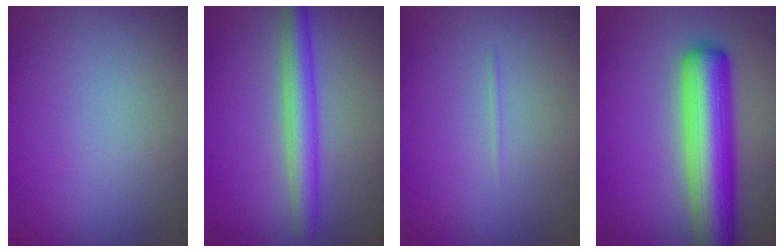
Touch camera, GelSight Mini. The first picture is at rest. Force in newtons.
{"total": 3.9, "press": 3.9, "slide": 0.1}
{"total": 0.7, "press": 0.7, "slide": 0.2}
{"total": 8.7, "press": 8.7, "slide": 0.2}